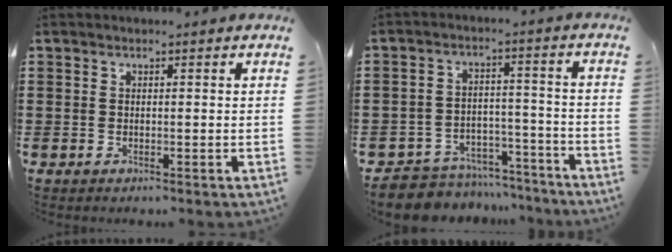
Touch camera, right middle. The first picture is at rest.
{"total": 6.4, "force": [-6.2, 1.6, 0.3], "torque": [-0.003, 0.022, -0.122]}